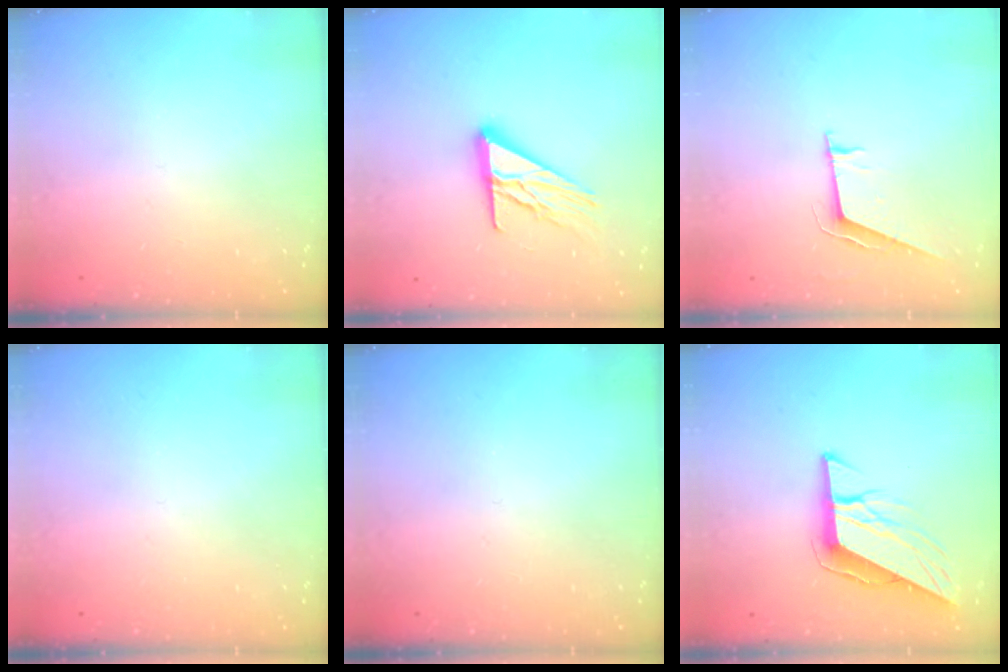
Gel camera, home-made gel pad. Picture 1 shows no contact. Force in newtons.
{"total": 13.8, "press": 13.8, "slide": 1.1}
{"total": 6.6, "press": 6.2, "slide": 2.4}
{"total": 0.0}
{"total": 0.0}
{"total": 10.2, "press": 10.2, "slide": 0.6}